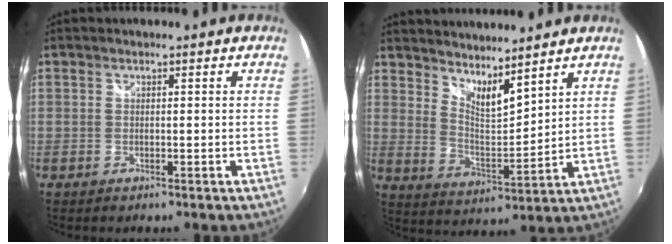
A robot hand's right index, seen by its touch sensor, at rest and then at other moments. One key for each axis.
{"total": 8.7, "fx": 7.4, "fy": 1.7, "fz": 4.4, "tx": -0.065, "ty": -0.011, "tz": 0.131}